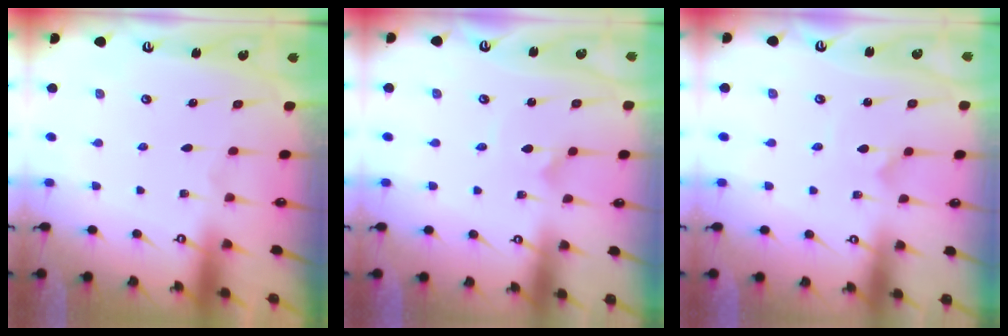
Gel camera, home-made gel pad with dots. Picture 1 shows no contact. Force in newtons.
{"total": 1.6, "press": 1.6, "slide": 0.1}
{"total": 0.8, "press": 0.8, "slide": 0.1}